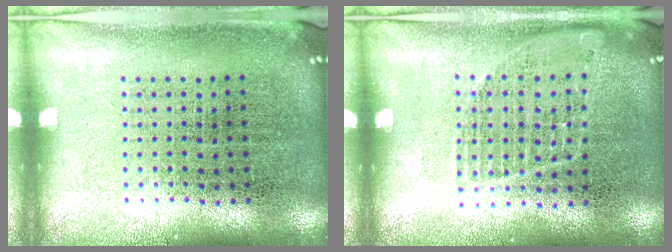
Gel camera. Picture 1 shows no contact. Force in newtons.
{"total": 1.0, "press": 1.0, "slide": 0.3}